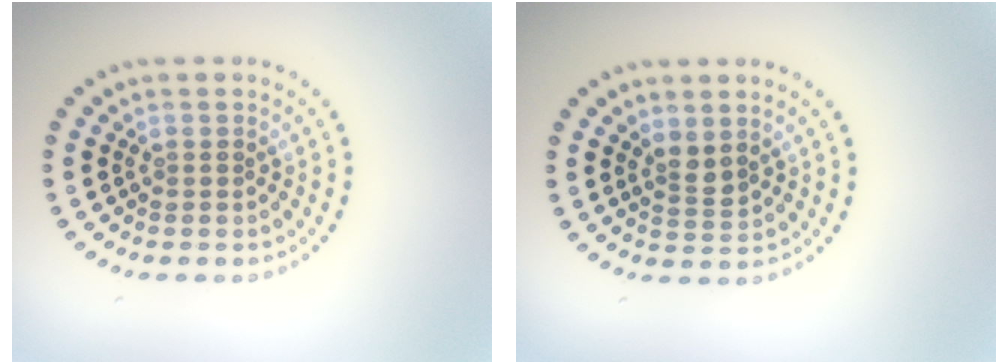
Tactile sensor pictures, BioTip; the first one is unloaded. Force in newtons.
{"total": 1.5, "press": 1.2, "slide": 0.9}